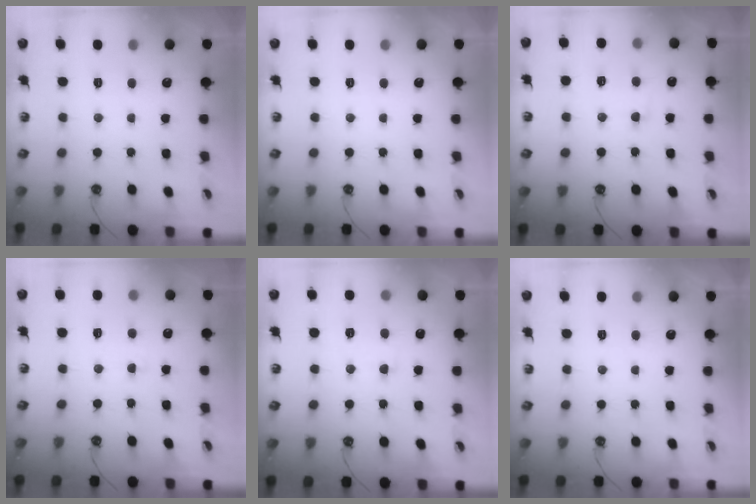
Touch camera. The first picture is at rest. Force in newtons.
{"total": 0.0}
{"total": 1.8, "press": 1.4, "slide": 1.1}
{"total": 1.5, "press": 1.4, "slide": 0.6}
{"total": 2.1, "press": 2.1, "slide": 0.5}
{"total": 0.0}